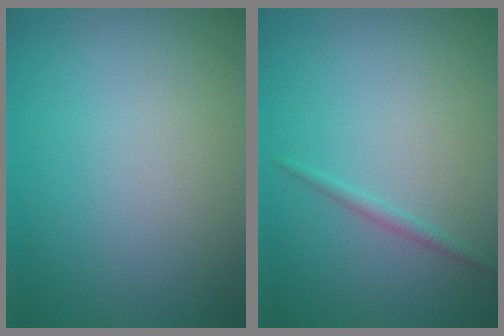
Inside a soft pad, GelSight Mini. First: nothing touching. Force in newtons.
{"total": 0.9, "press": 0.9, "slide": 0.0}